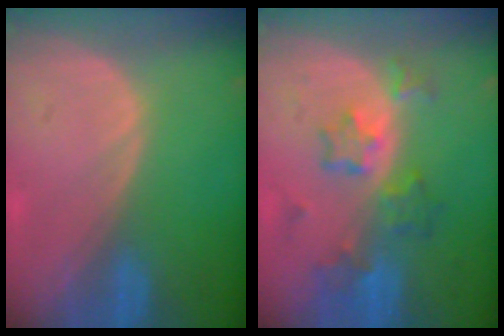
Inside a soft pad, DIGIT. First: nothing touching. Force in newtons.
{"total": 7.3, "press": 6.5, "slide": 3.5}